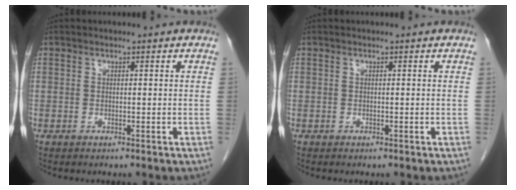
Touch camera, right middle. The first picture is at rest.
{"total": 0.0}